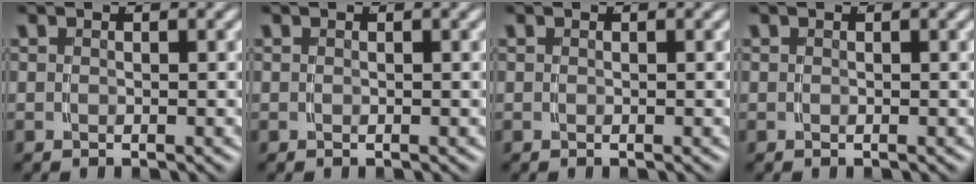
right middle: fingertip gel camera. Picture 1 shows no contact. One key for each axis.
{"total": 0.0}
{"total": 0.0}
{"total": 0.0}